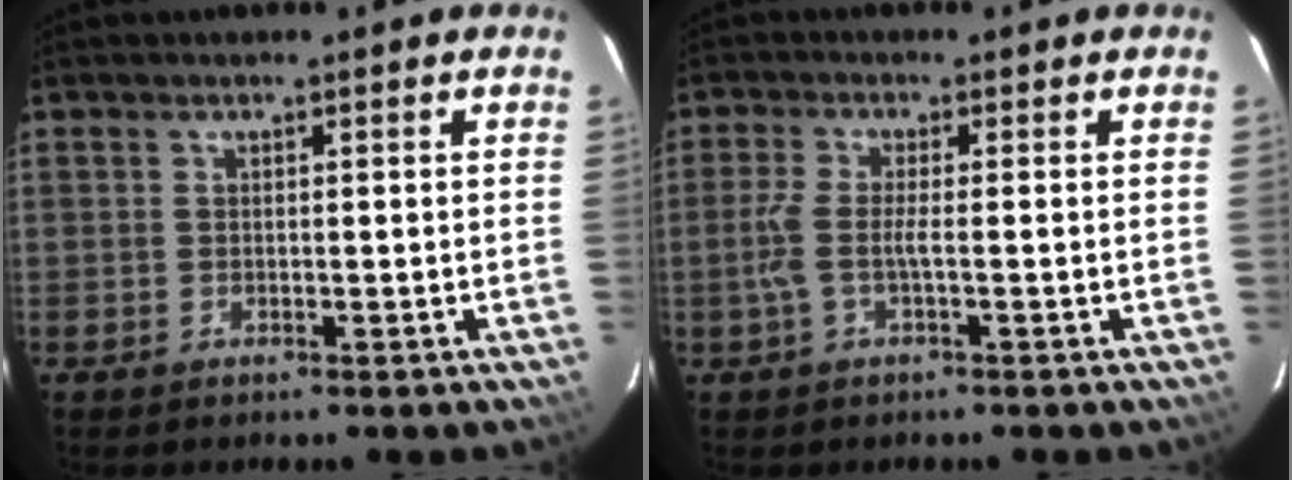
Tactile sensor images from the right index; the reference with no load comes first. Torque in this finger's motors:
{"motor_torque": [0.98, 0.05, 0.35, 0.12]}